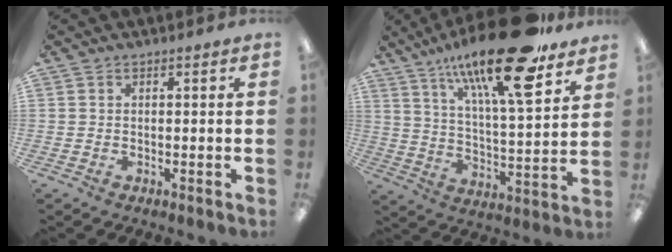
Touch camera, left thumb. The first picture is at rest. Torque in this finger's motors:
{"motor_torque": [0.77, 0.19, 1.68, -1.09, 0.34]}